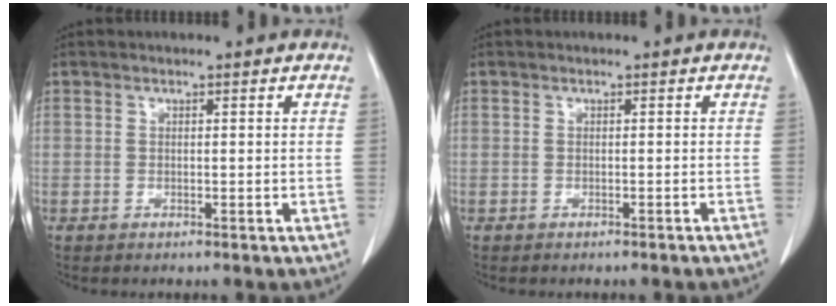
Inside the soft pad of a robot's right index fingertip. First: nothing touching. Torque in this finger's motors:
{"motor_torque": [-0.03, -0.04, -0.03, -0.01]}